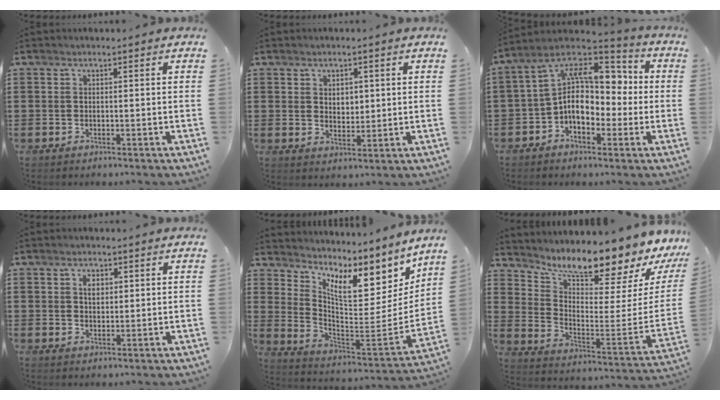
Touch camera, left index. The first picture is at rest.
{"total": 2.4, "force": [1.1, 1.7, 1.3], "torque": [-0.024, 0.005, 0.017]}
{"total": 11.2, "force": [-0.1, 7.7, 8.1], "torque": [-0.163, -0.005, -0.010]}
{"total": 2.2, "force": [0.9, 1.4, 1.5], "torque": [-0.024, 0.003, 0.014]}
{"total": 9.7, "force": [7.8, 2.6, 5.2], "torque": [-0.100, -0.079, 0.126]}
{"total": 9.1, "force": [8.4, 0.4, 3.4], "torque": [-0.059, -0.098, 0.128]}